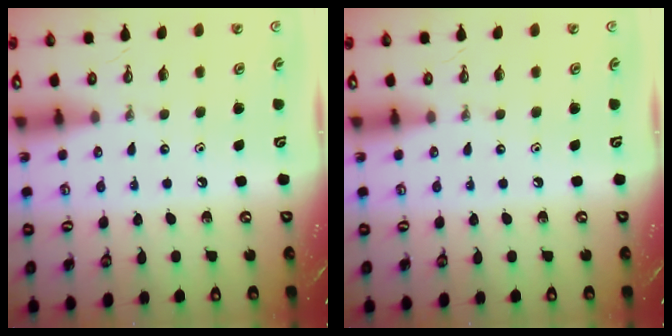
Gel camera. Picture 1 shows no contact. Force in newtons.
{"total": 0.0}